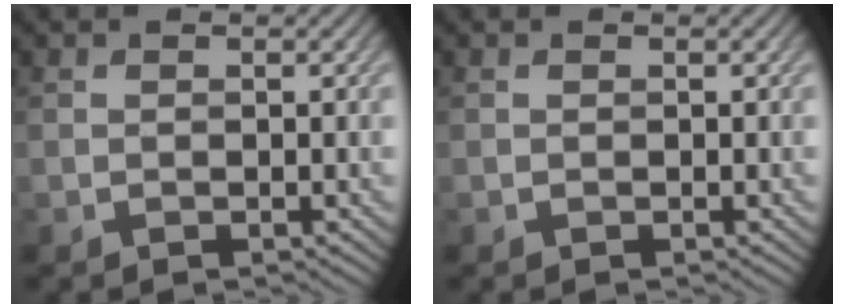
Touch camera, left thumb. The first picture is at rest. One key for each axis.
{"total": 0.0}